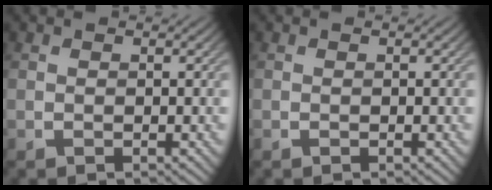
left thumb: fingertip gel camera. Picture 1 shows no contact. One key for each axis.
{"total": 0.0}